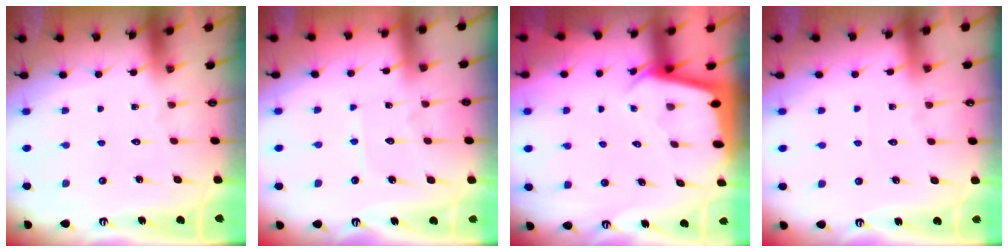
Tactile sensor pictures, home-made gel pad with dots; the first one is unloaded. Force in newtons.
{"total": 5.3, "press": 5.2, "slide": 0.6}
{"total": 2.3, "press": 2.3, "slide": 0.0}
{"total": 2.8, "press": 2.8, "slide": 0.4}